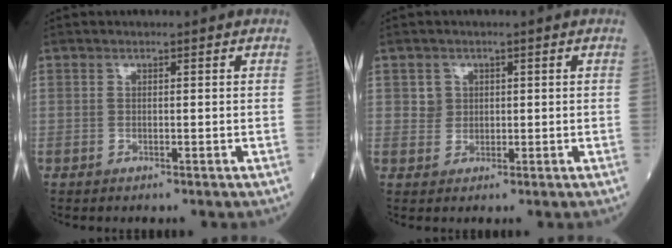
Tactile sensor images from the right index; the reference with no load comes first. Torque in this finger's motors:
{"motor_torque": [0.05, 0.01, -0.01, -0.01]}